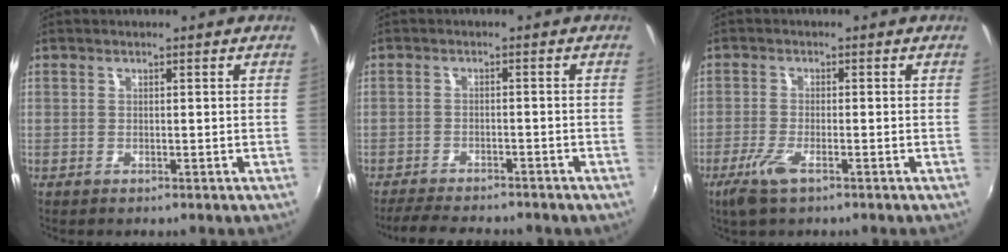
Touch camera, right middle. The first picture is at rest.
{"total": 10.3, "force": [-8.8, 2.7, 4.6], "torque": [-0.102, -0.017, -0.130]}
{"total": 4.9, "force": [-2.9, 1.2, 3.7], "torque": [-0.091, -0.013, -0.057]}